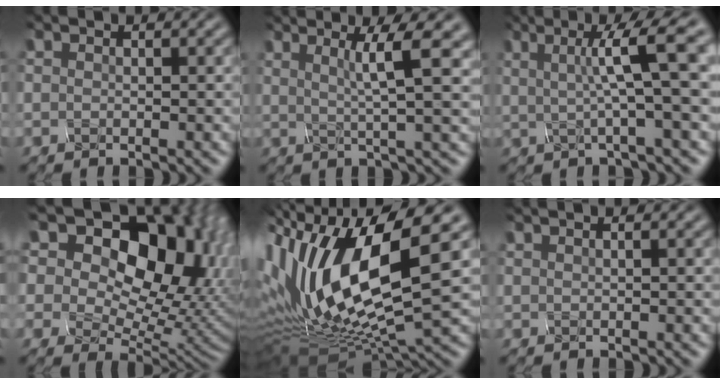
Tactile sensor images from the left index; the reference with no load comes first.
{"total": 5.2, "force": [1.7, 0.4, 4.9], "torque": [-0.088, 0.008, 0.045]}
{"total": 6.3, "force": [1.0, 0.7, 6.2], "torque": [-0.109, 0.008, 0.028]}
{"total": 17.0, "force": [6.4, 11.1, 11.3], "torque": [-0.200, 0.054, 0.120]}
{"total": 15.2, "force": [0.9, 6.0, 13.9], "torque": [-0.301, 0.007, 0.024]}
{"total": 1.2, "force": [0.7, 0.5, 0.9], "torque": [0.000, 0.011, -0.005]}